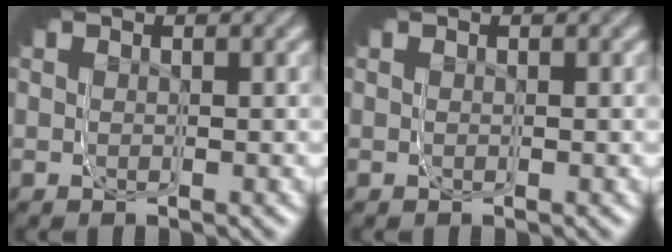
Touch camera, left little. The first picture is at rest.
{"total": 0.0}